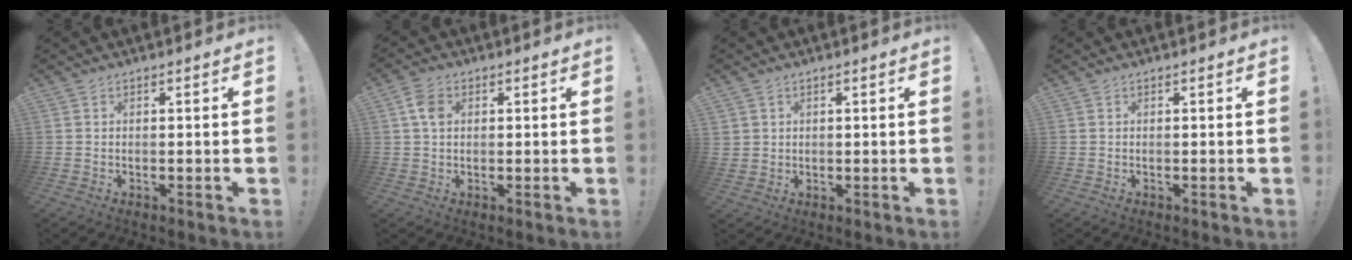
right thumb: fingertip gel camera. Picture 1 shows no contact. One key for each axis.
{"total": 5.2, "fx": 1.3, "fy": 3.5, "fz": 3.6, "tx": -0.064, "ty": 0.002, "tz": 0.024}
{"total": 3.1, "fx": 1.6, "fy": 2.6, "fz": 0.4, "tx": 0.001, "ty": -0.009, "tz": 0.030}
{"total": 0.0}